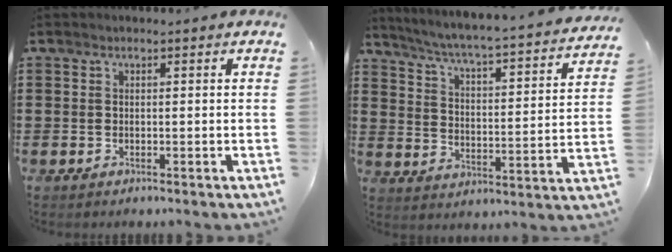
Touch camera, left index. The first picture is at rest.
{"total": 4.0, "force": [3.6, -0.5, 1.7], "torque": [-0.054, -0.039, 0.047]}